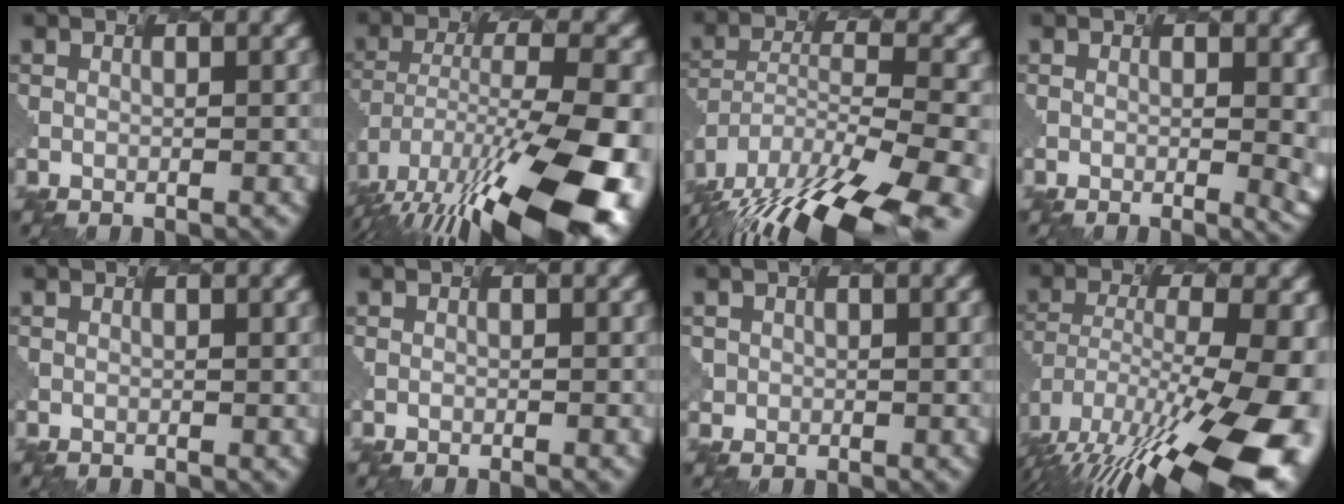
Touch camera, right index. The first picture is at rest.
{"total": 18.2, "force": [-10.9, 6.5, 13.1], "torque": [-0.229, -0.030, -0.152]}
{"total": 19.0, "force": [-15.4, 6.0, 9.5], "torque": [-0.170, -0.025, -0.216]}
{"total": 3.8, "force": [0.3, 1.4, 3.5], "torque": [-0.022, -0.005, 0.016]}
{"total": 0.0}
{"total": 0.5, "force": [-0.3, 0.0, 0.4], "torque": [-0.003, -0.002, -0.003]}
{"total": 1.0, "force": [0.1, 0.9, -0.3], "torque": [0.004, -0.001, 0.011]}
{"total": 18.9, "force": [-10.7, 7.4, 13.8], "torque": [-0.207, -0.032, -0.137]}